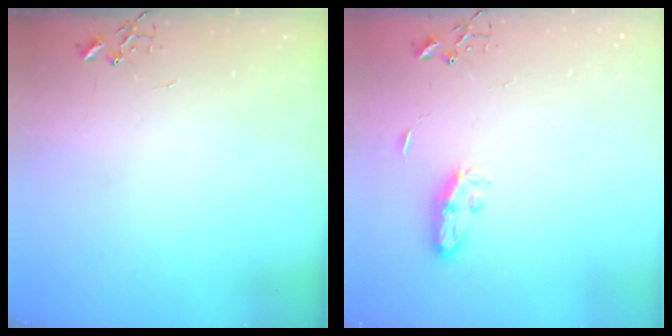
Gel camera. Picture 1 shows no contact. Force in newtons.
{"total": 7.0, "press": 6.9, "slide": 0.5}